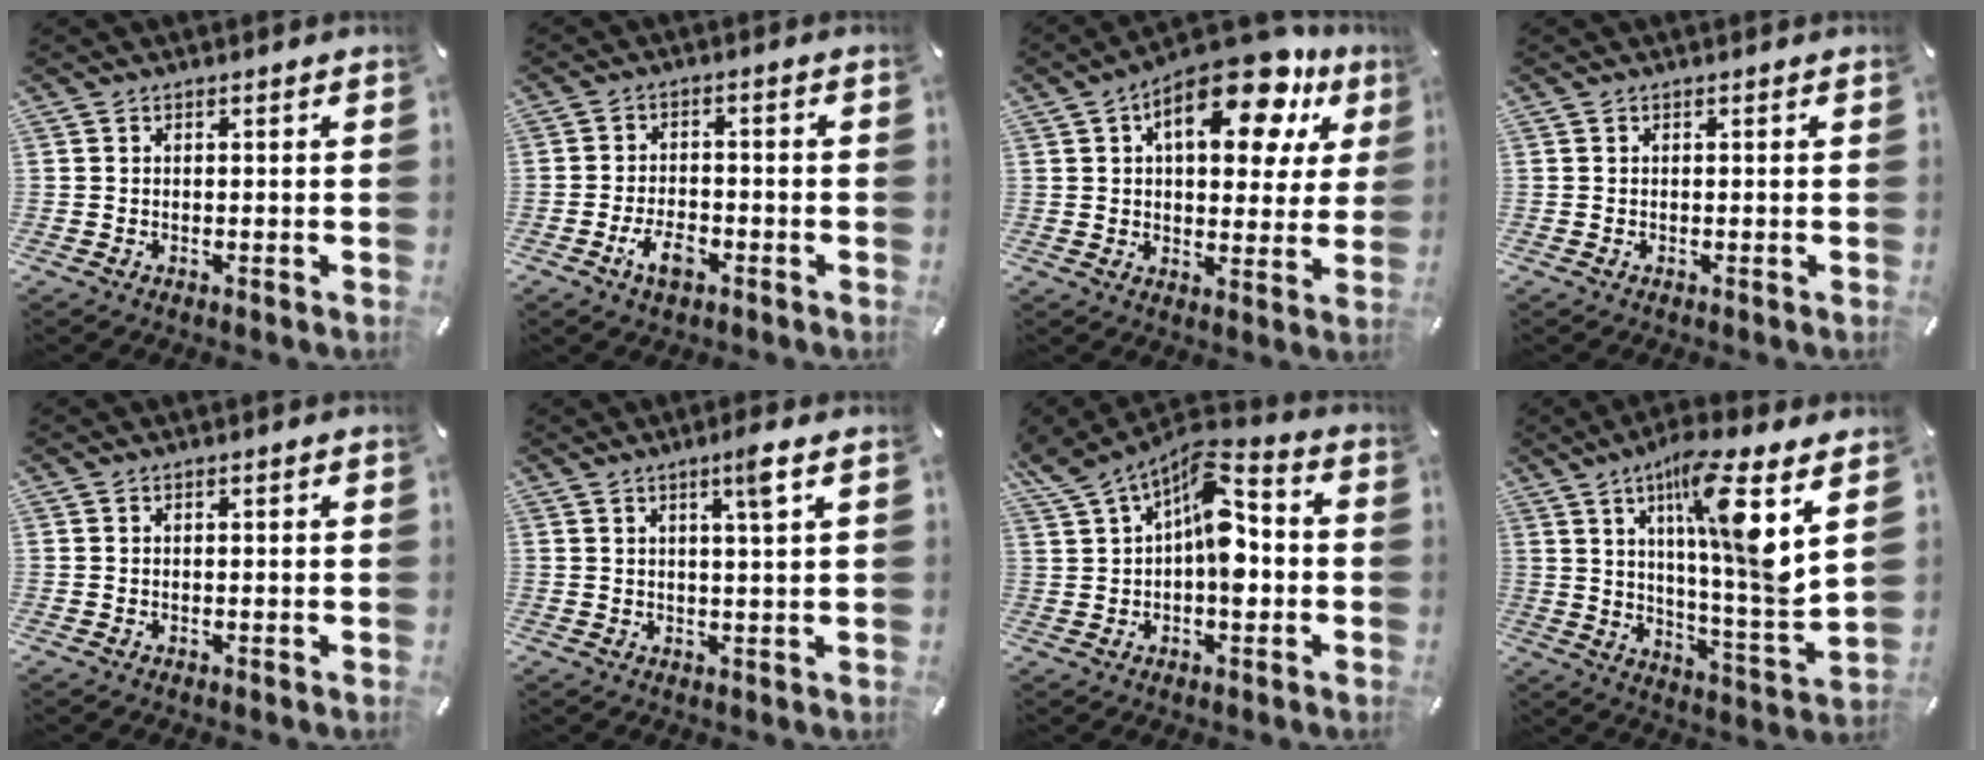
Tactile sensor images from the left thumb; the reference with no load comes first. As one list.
[{"total": 6.0, "force": [-3.2, 3.0, 4.1], "torque": [-0.088, 0.012, -0.061]}, {"total": 18.0, "force": [9.8, 8.3, 12.6], "torque": [-0.174, -0.048, 0.157]}, {"total": 0.0}, {"total": 0.0}, {"total": 4.7, "force": [2.5, -0.2, 4.0], "torque": [-0.067, -0.009, 0.035]}, {"total": 11.7, "force": [1.5, 6.8, 9.4], "torque": [-0.145, -0.015, 0.026]}, {"total": 16.5, "force": [8.2, 1.6, 14.3], "torque": [-0.221, -0.056, 0.114]}]